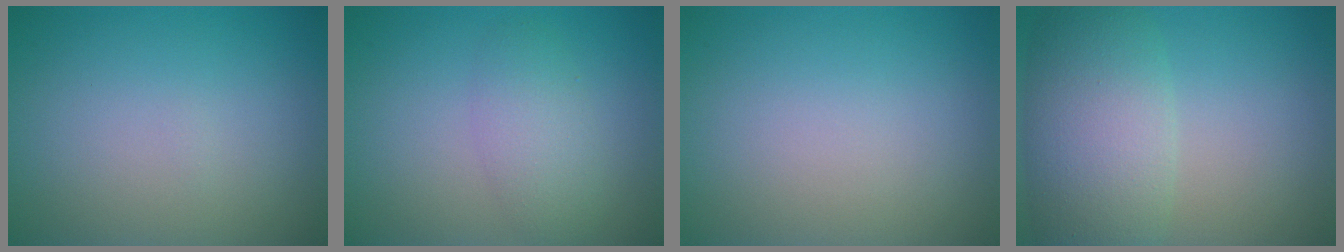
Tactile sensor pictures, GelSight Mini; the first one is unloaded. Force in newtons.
{"total": 2.8, "press": 2.8, "slide": 0.1}
{"total": 0.0}
{"total": 7.2, "press": 7.2, "slide": 0.4}